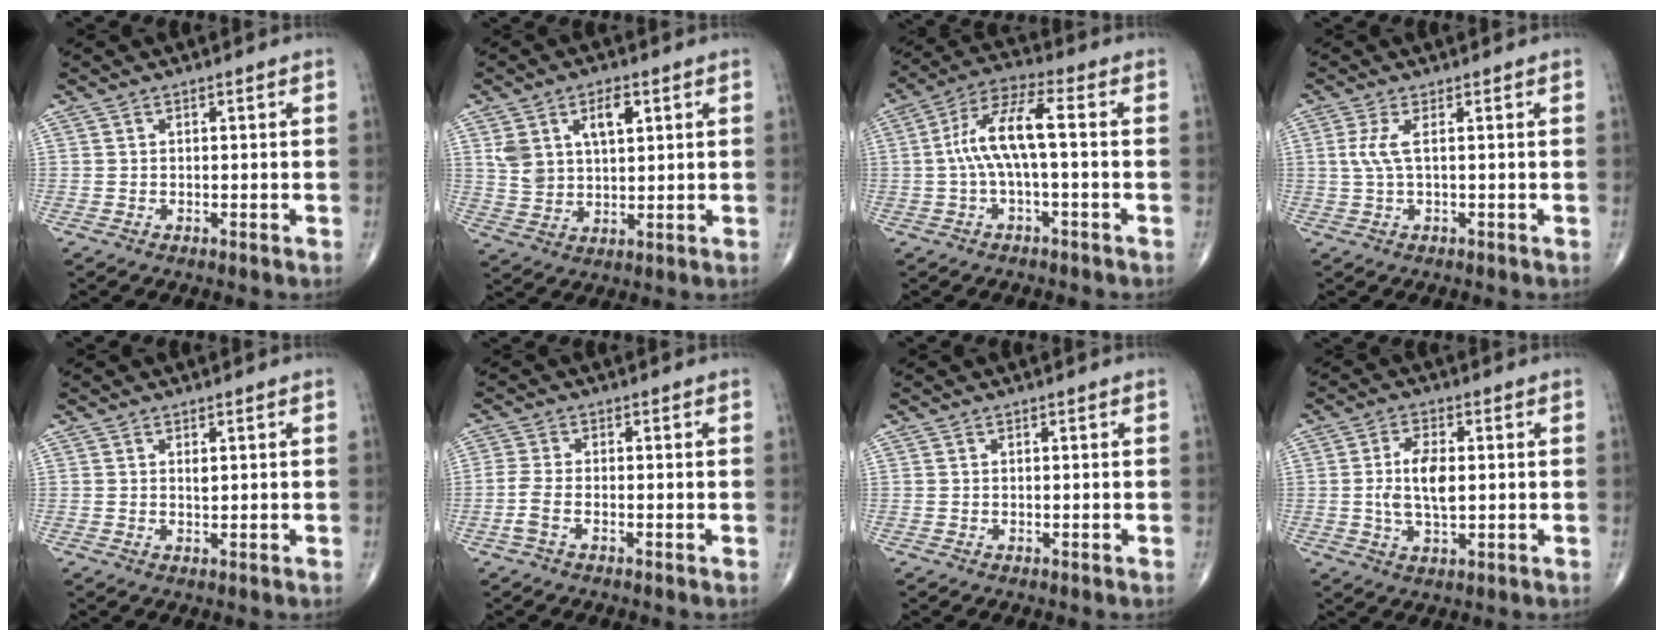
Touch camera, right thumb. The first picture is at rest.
{"total": 9.0, "force": [3.5, 5.2, 6.4], "torque": [-0.104, -0.008, 0.070]}
{"total": 9.8, "force": [-0.3, 2.6, 9.4], "torque": [-0.200, 0.041, -0.010]}
{"total": 3.1, "force": [0.4, 0.6, 3.0], "torque": [-0.088, 0.004, 0.010]}
{"total": 0.9, "force": [0.4, 0.4, 0.8], "torque": [-0.008, -0.002, 0.008]}
{"total": 3.3, "force": [-1.4, 1.2, 2.7], "torque": [-0.075, 0.004, -0.033]}
{"total": 0.0}
{"total": 7.1, "force": [0.2, 3.2, 6.3], "torque": [-0.121, -0.002, 0.002]}